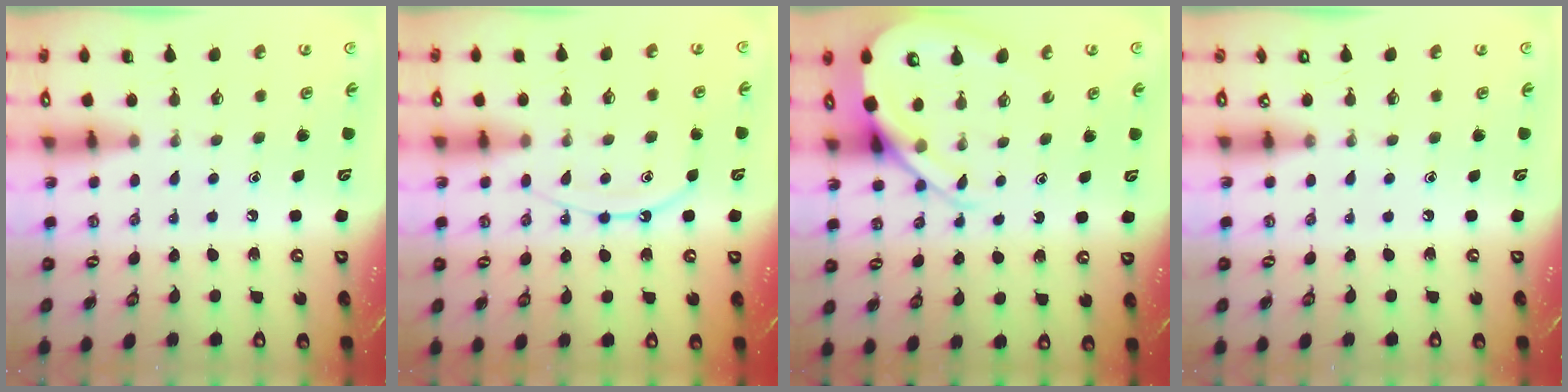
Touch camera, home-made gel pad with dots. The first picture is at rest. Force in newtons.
{"total": 10.6, "press": 10.5, "slide": 1.1}
{"total": 9.2, "press": 9.2, "slide": 0.9}
{"total": 0.0}